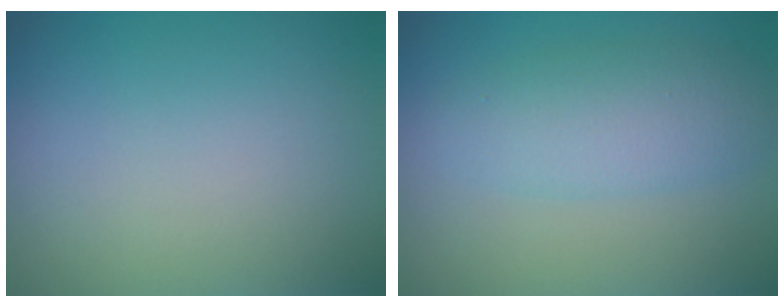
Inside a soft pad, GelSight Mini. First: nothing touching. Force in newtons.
{"total": 4.2, "press": 4.2, "slide": 0.2}